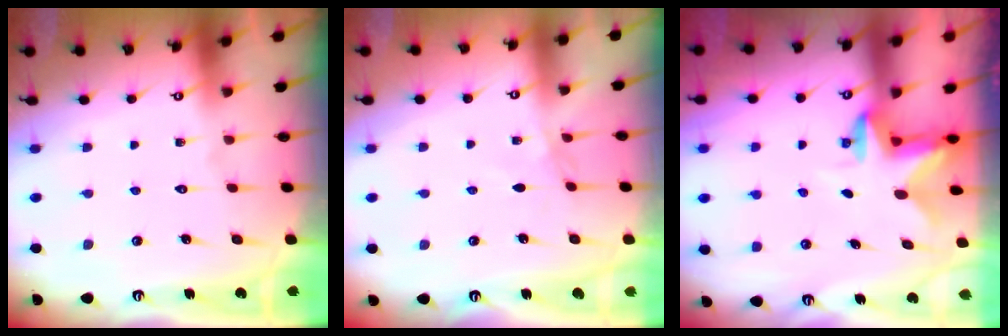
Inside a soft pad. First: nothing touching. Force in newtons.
{"total": 2.5, "press": 2.5, "slide": 0.5}
{"total": 2.5, "press": 2.5, "slide": 0.5}